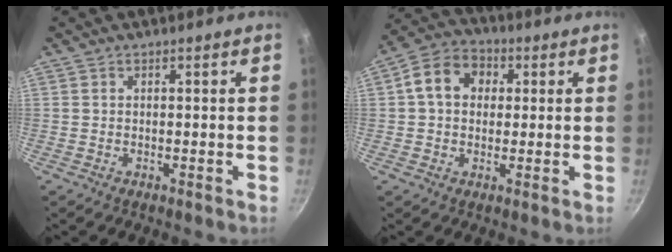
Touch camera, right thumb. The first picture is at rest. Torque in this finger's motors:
{"motor_torque": [0.10, 2.27, 1.06, -0.12, 0.05]}